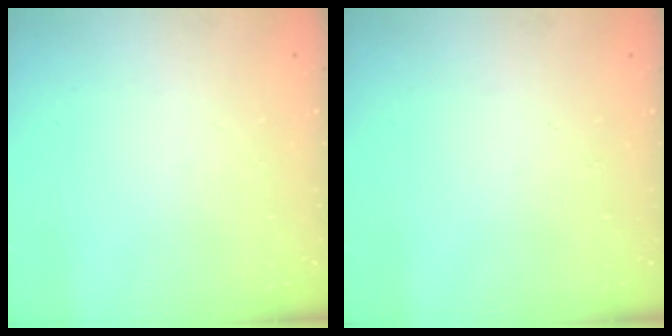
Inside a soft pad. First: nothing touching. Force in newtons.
{"total": 0.0}